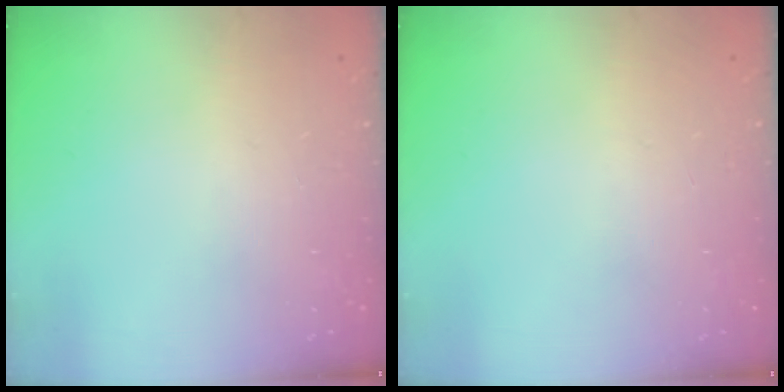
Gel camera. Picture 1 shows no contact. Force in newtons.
{"total": 0.0}